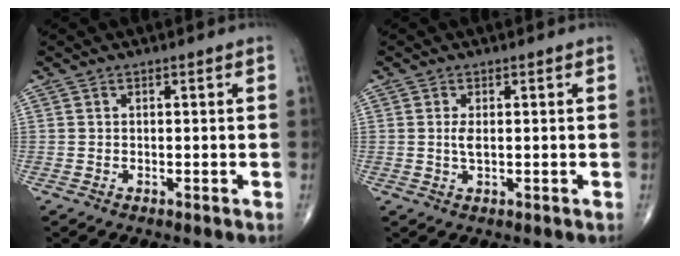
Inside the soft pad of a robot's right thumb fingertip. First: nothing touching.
{"total": 1.9, "force": [0.1, 0.7, 1.8], "torque": [-0.038, -0.002, 0.005]}